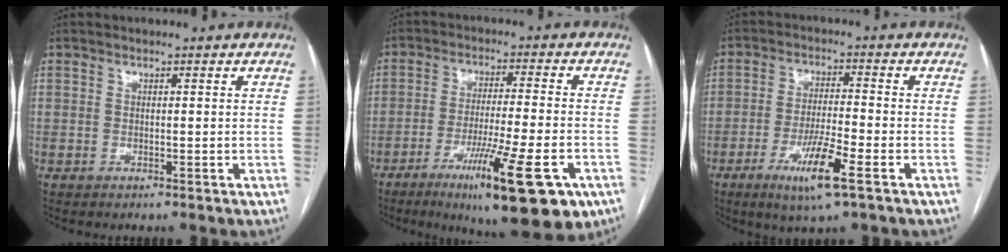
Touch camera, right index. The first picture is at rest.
{"total": 16.5, "force": [-8.6, 1.4, 14.0], "torque": [-0.186, -0.033, -0.131]}
{"total": 8.2, "force": [-4.2, 0.3, 7.1], "torque": [-0.137, -0.015, -0.074]}